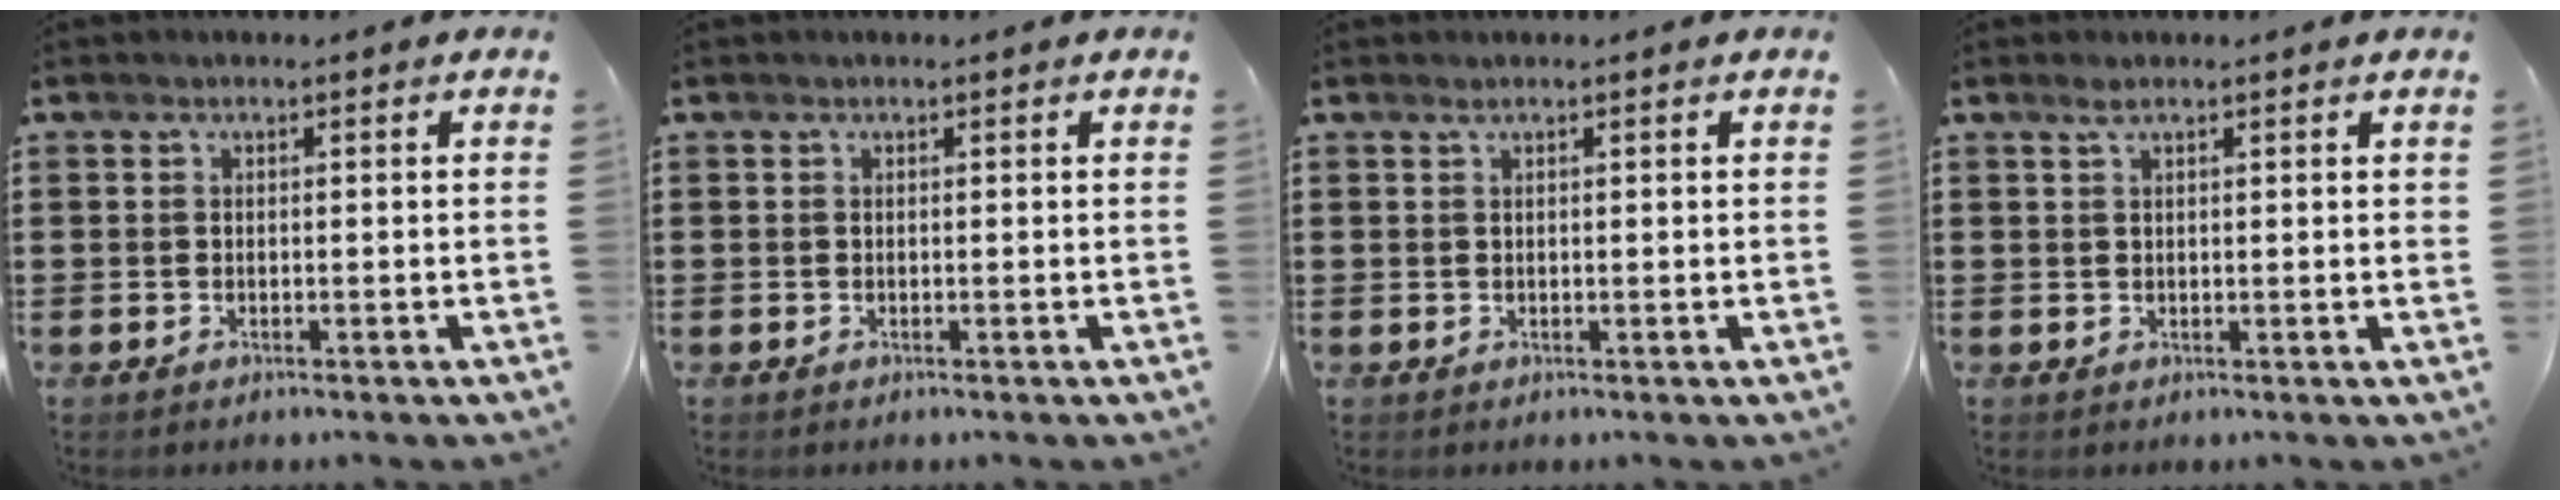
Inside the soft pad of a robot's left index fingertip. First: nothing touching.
{"total": 0.0}
{"total": 0.6, "force": [0.4, -0.1, 0.5], "torque": [-0.009, 0.000, 0.007]}
{"total": 1.5, "force": [1.1, 0.2, 1.1], "torque": [-0.022, 0.002, 0.019]}